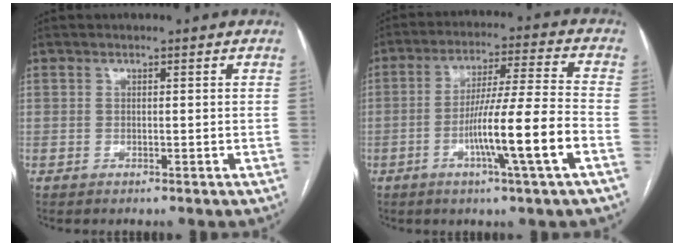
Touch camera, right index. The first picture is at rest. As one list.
[{"total": 12.7, "force": [-4.5, -1.1, 11.8], "torque": [-0.206, -0.003, -0.079]}]